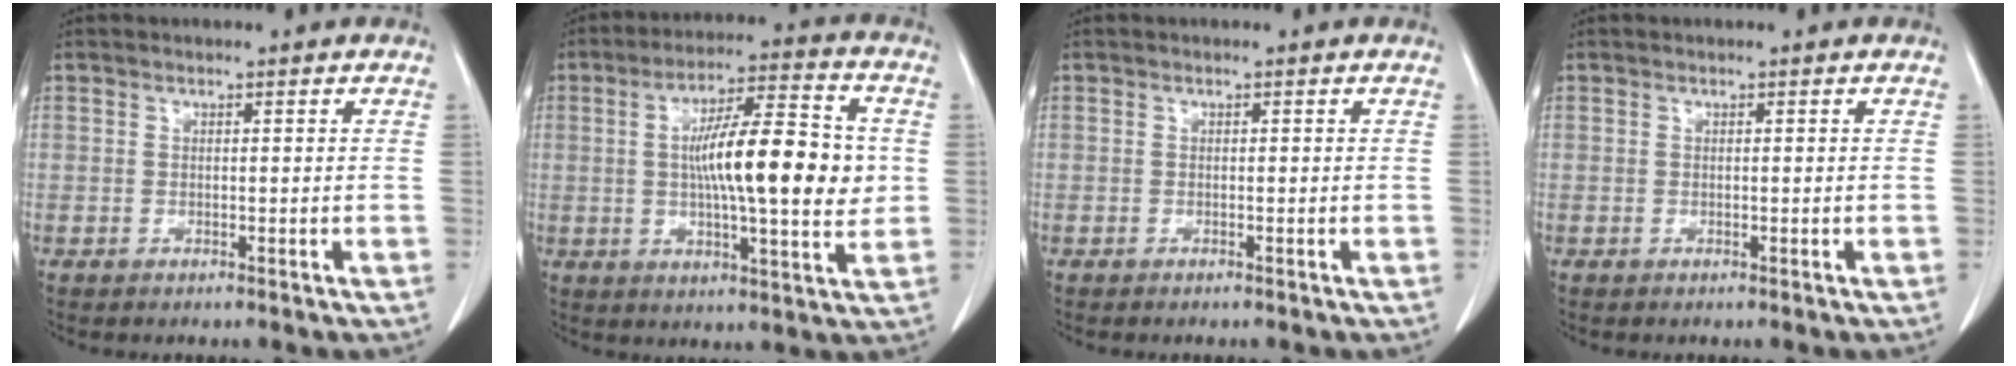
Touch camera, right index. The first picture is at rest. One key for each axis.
{"total": 15.5, "fx": 0.8, "fy": 2.8, "fz": 15.3, "tx": -0.250, "ty": 0.014, "tz": 0.008}
{"total": 0.0}
{"total": 0.0}